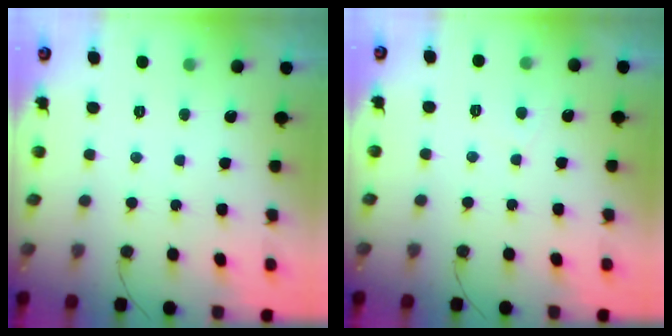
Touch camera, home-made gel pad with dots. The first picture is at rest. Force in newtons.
{"total": 1.6, "press": 1.6, "slide": 0.2}